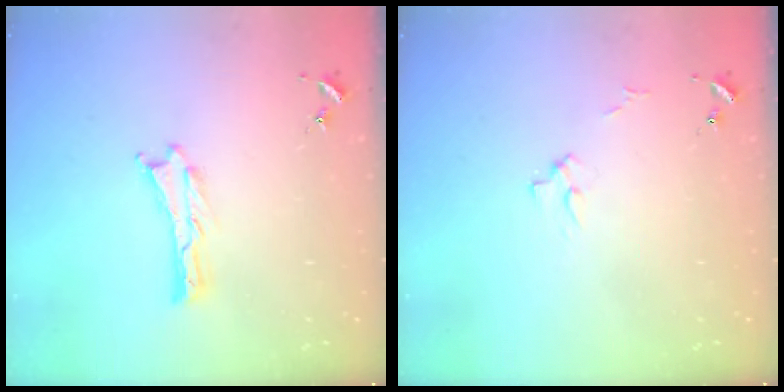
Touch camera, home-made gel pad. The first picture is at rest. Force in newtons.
{"total": 2.7, "press": 2.7, "slide": 0.3}